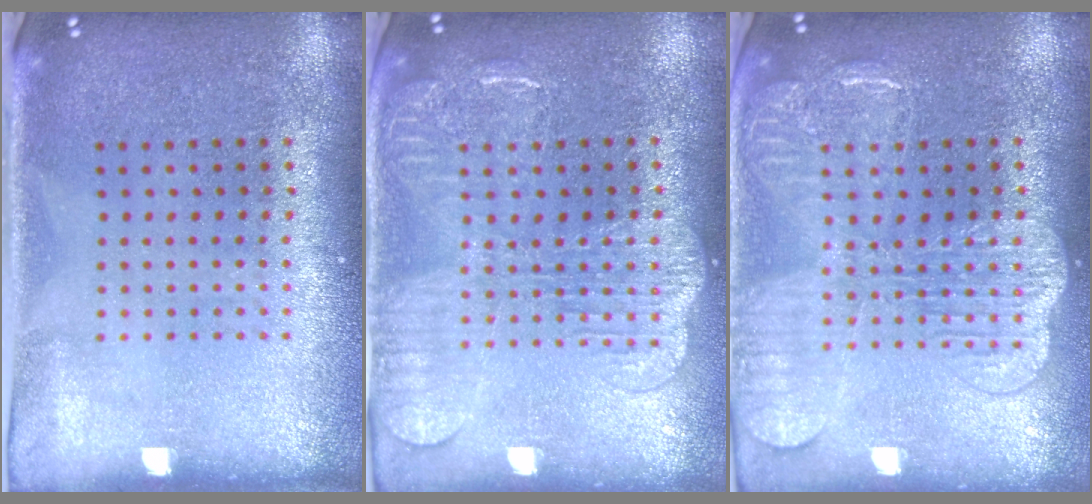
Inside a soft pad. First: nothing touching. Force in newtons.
{"total": 2.2, "press": 2.1, "slide": 0.5}
{"total": 4.0, "press": 3.9, "slide": 0.6}